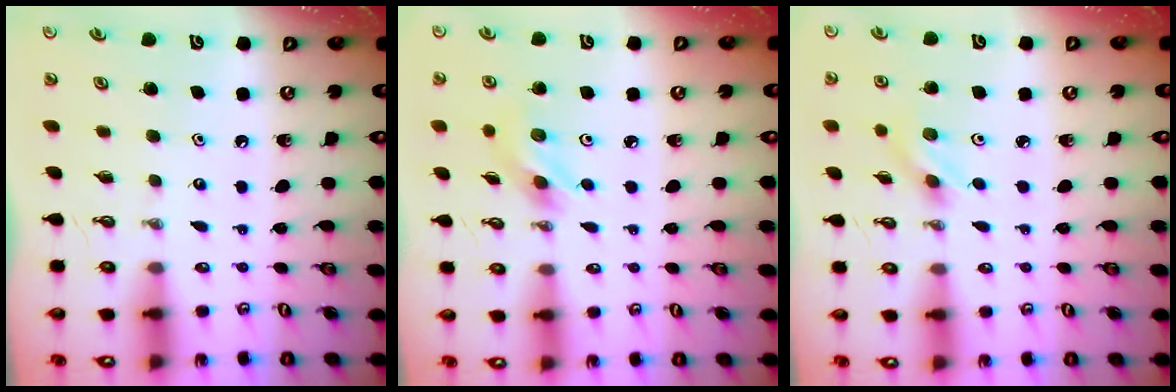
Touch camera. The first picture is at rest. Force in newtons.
{"total": 4.6, "press": 4.5, "slide": 0.9}
{"total": 2.6, "press": 2.3, "slide": 1.3}